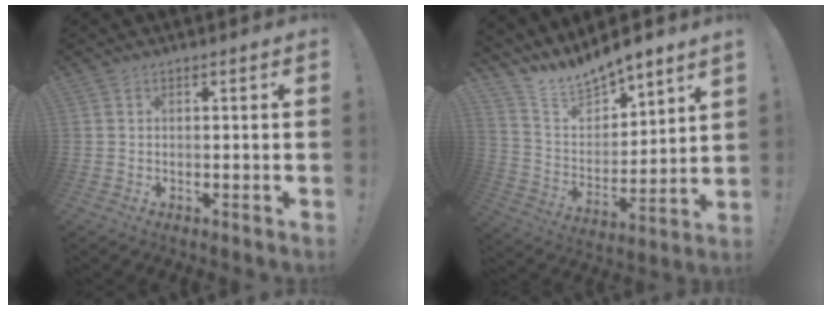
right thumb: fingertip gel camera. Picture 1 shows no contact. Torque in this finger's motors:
{"motor_torque": [-0.36, 0.37, 0.14, 0.27, 0.01]}